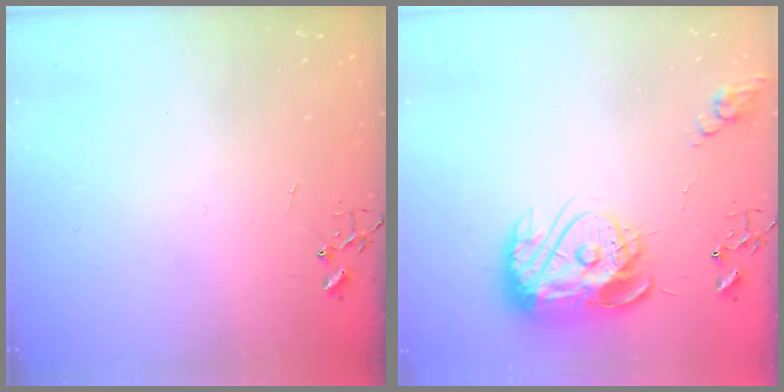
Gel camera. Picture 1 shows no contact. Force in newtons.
{"total": 17.3, "press": 17.2, "slide": 1.8}